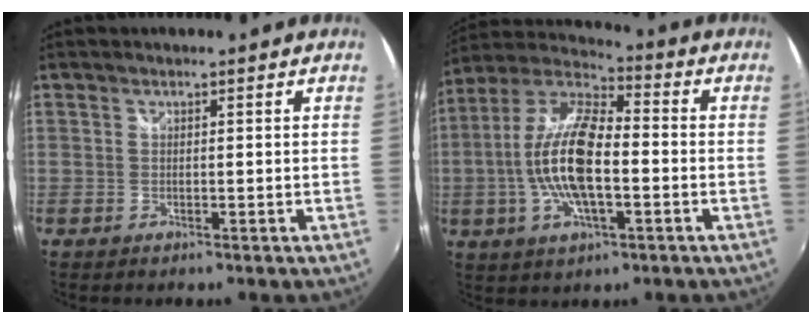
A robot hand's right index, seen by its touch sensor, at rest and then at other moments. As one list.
[{"total": 15.7, "force": [-2.5, 5.7, 14.4], "torque": [-0.288, 0.004, -0.053]}]